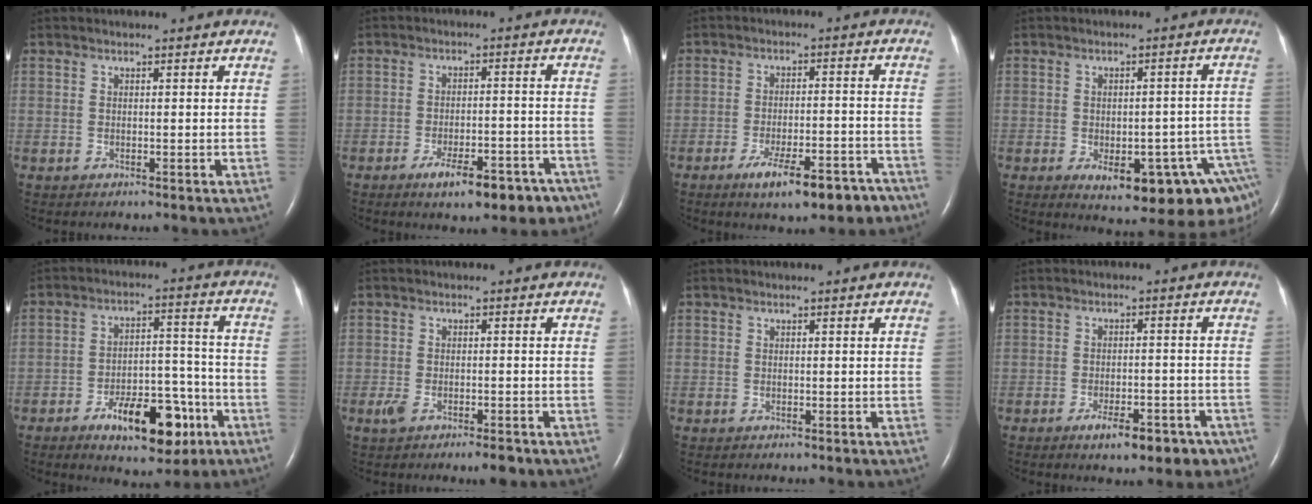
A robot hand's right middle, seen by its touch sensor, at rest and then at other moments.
{"total": 9.3, "force": [-6.2, 3.5, 5.9], "torque": [-0.074, 0.006, -0.090]}
{"total": 10.1, "force": [-7.1, 2.6, 6.7], "torque": [-0.097, -0.001, -0.104]}
{"total": 15.5, "force": [-8.1, 4.5, 12.4], "torque": [-0.082, 0.024, -0.090]}
{"total": 12.5, "force": [-6.6, 5.2, 9.2], "torque": [-0.135, 0.017, -0.092]}
{"total": 4.0, "force": [-2.4, 1.2, 2.9], "torque": [-0.058, -0.004, -0.037]}
{"total": 0.0}
{"total": 7.8, "force": [-5.3, 2.8, 5.0], "torque": [-0.056, 0.002, -0.073]}